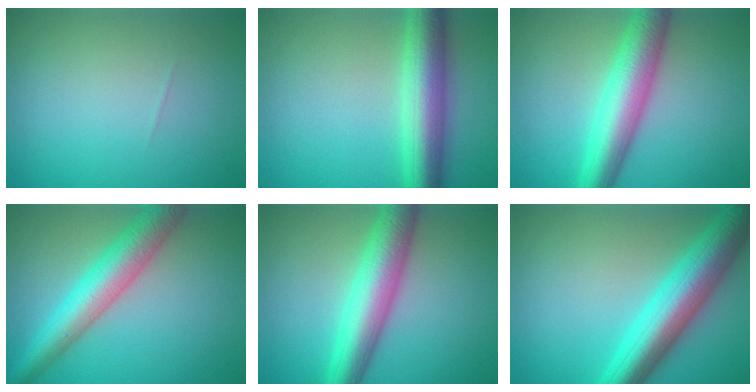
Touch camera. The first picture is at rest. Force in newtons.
{"total": 6.7, "press": 6.7, "slide": 0.2}
{"total": 6.8, "press": 6.8, "slide": 0.2}
{"total": 6.4, "press": 6.4, "slide": 0.1}
{"total": 6.8, "press": 6.8, "slide": 0.2}
{"total": 8.7, "press": 8.7, "slide": 0.3}